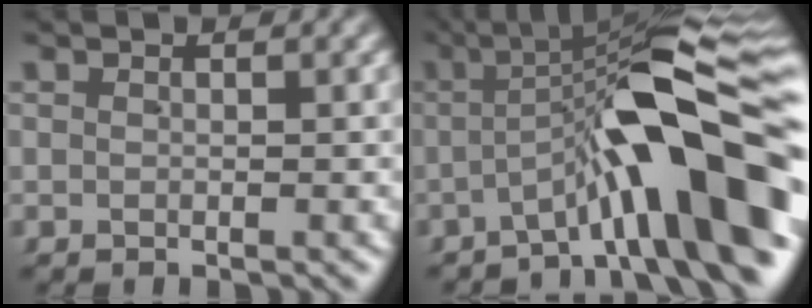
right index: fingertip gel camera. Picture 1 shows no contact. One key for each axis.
{"total": 12.3, "fx": -2.0, "fy": 2.6, "fz": 11.9, "tx": -0.151, "ty": 0.016, "tz": -0.031}